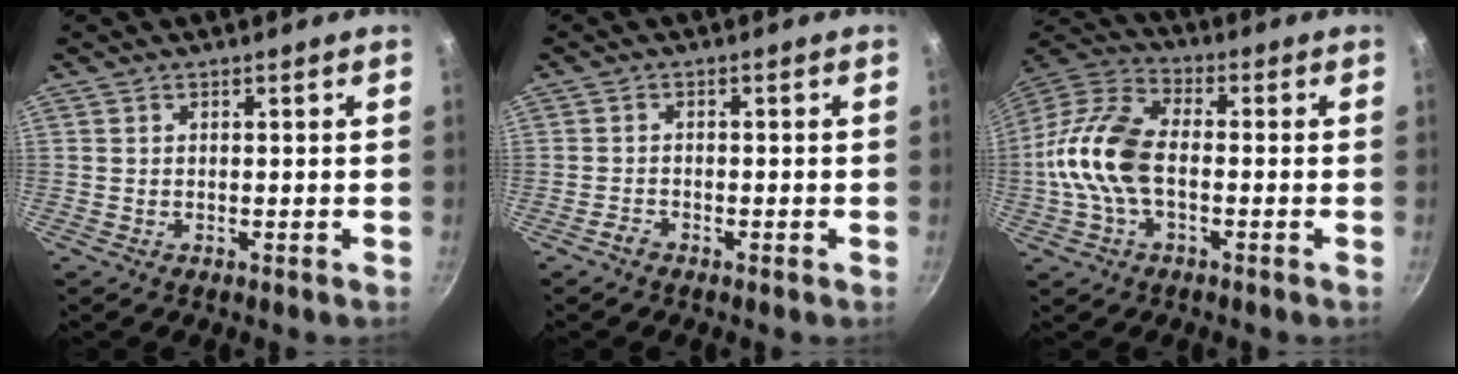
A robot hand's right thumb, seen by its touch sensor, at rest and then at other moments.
{"total": 1.4, "force": [-1.2, 0.4, 0.5], "torque": [-0.016, 0.012, -0.025]}
{"total": 14.3, "force": [-1.8, 8.3, 11.5], "torque": [-0.216, 0.039, -0.052]}